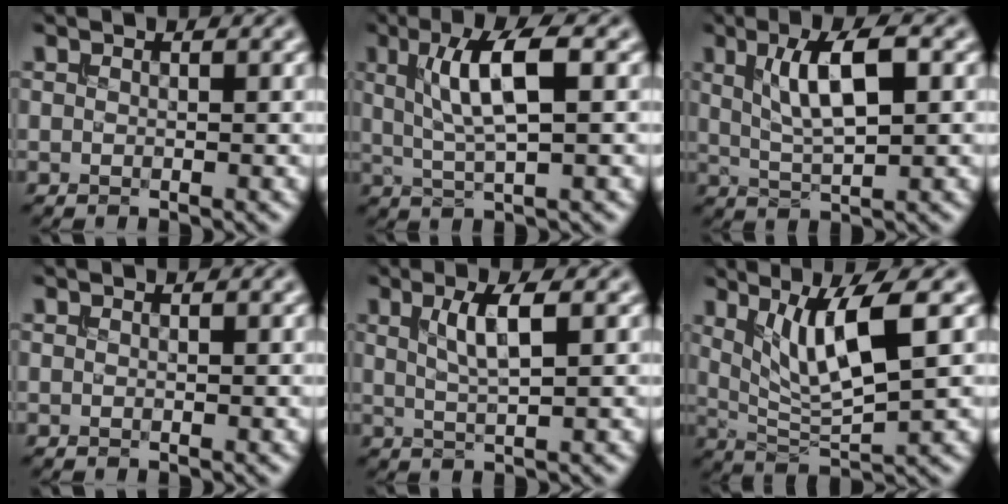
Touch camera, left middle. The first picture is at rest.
{"total": 5.9, "force": [1.3, 1.5, 5.5], "torque": [-0.100, 0.008, 0.024]}
{"total": 5.9, "force": [1.5, 1.8, 5.4], "torque": [-0.096, 0.005, 0.028]}
{"total": 0.0}
{"total": 3.4, "force": [1.0, 0.8, 3.1], "torque": [-0.058, 0.001, 0.019]}
{"total": 6.4, "force": [2.1, 1.4, 5.9], "torque": [-0.105, -0.009, 0.045]}